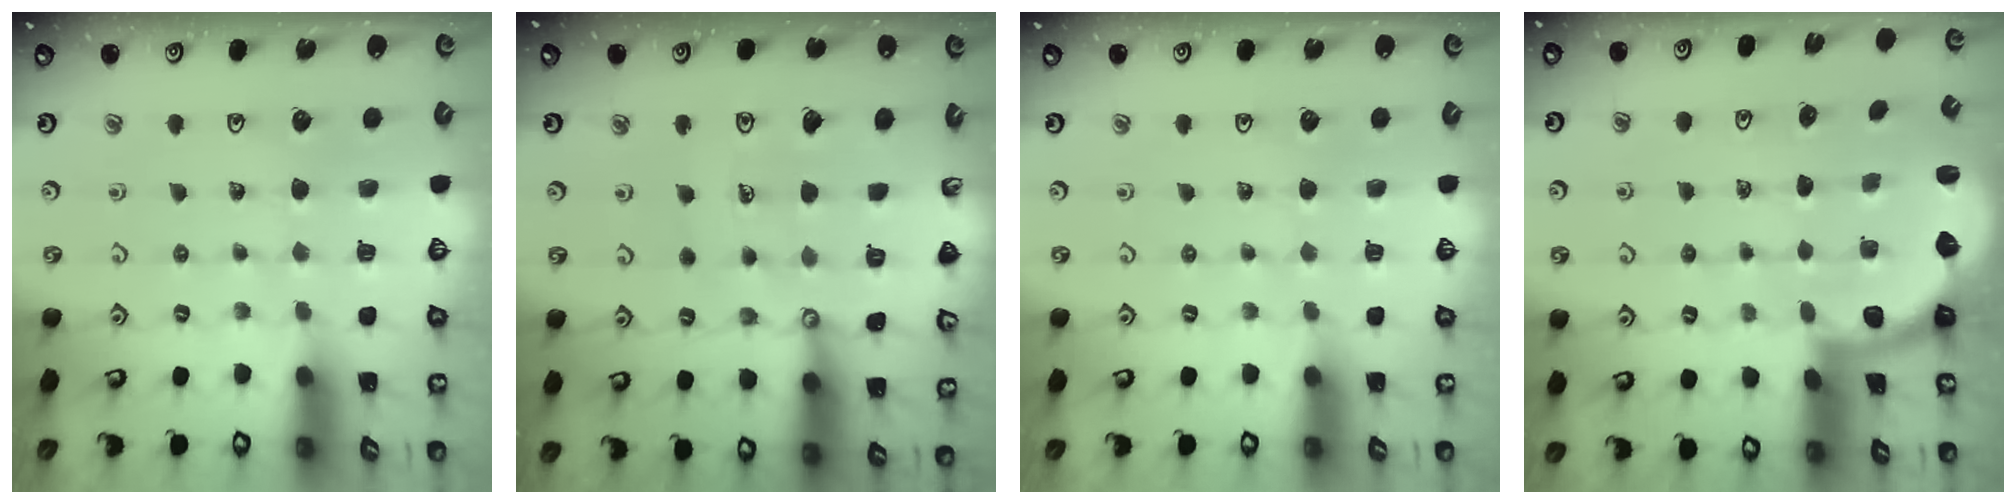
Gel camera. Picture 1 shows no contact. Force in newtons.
{"total": 11.9, "press": 11.8, "slide": 1.5}
{"total": 0.0}
{"total": 2.1, "press": 1.9, "slide": 0.8}